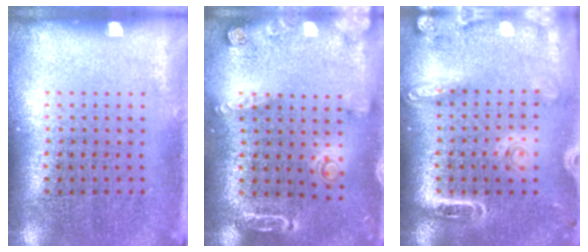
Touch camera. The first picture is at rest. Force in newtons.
{"total": 1.8, "press": 1.8, "slide": 0.1}
{"total": 1.9, "press": 1.7, "slide": 0.9}